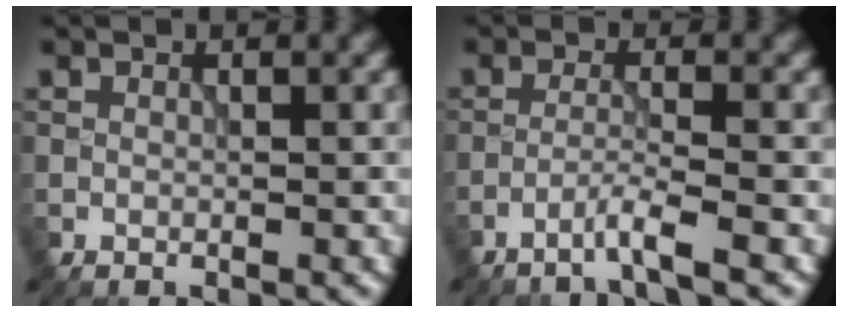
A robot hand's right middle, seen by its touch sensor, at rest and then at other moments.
{"total": 2.4, "force": [-1.6, -0.2, 1.9], "torque": [-0.026, 0.006, -0.044]}